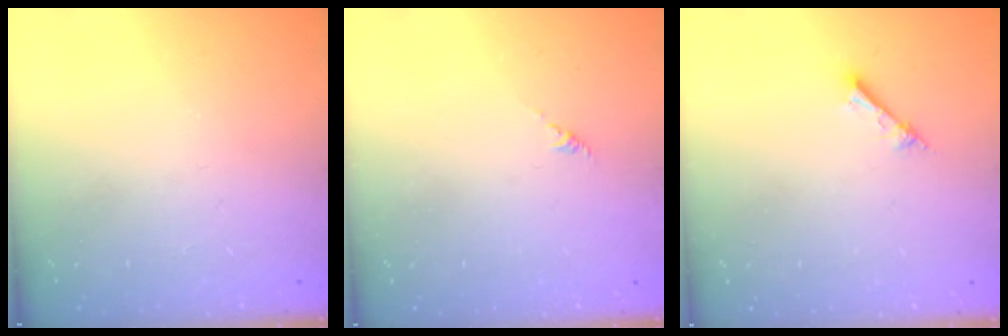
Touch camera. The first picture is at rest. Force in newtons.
{"total": 0.6, "press": 0.4, "slide": 0.4}
{"total": 1.2, "press": 1.2, "slide": 0.1}